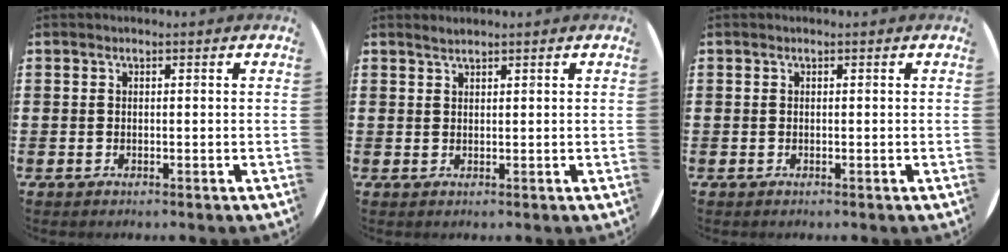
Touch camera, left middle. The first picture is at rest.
{"total": 1.0, "force": [1.0, 0.0, 0.1], "torque": [-0.005, -0.001, 0.019]}
{"total": 0.0}